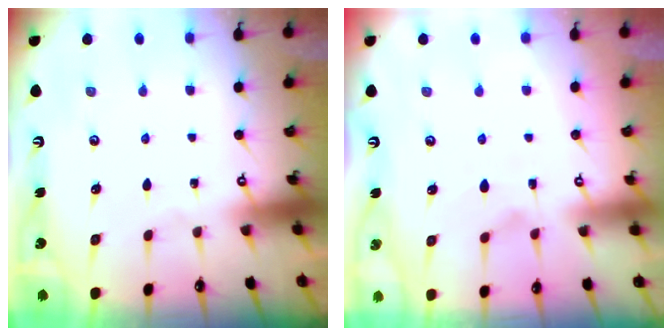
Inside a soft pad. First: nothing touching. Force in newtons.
{"total": 2.8, "press": 2.5, "slide": 1.2}